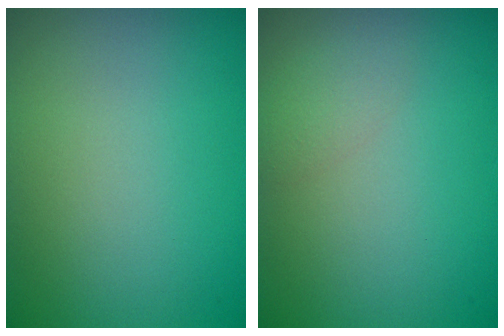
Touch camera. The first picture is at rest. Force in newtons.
{"total": 1.4, "press": 1.4, "slide": 0.1}